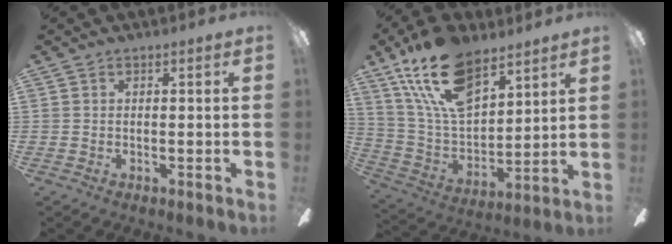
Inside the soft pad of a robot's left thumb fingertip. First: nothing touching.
{"total": 20.9, "force": [13.6, 10.2, 12.3], "torque": [-0.249, -0.065, 0.244]}